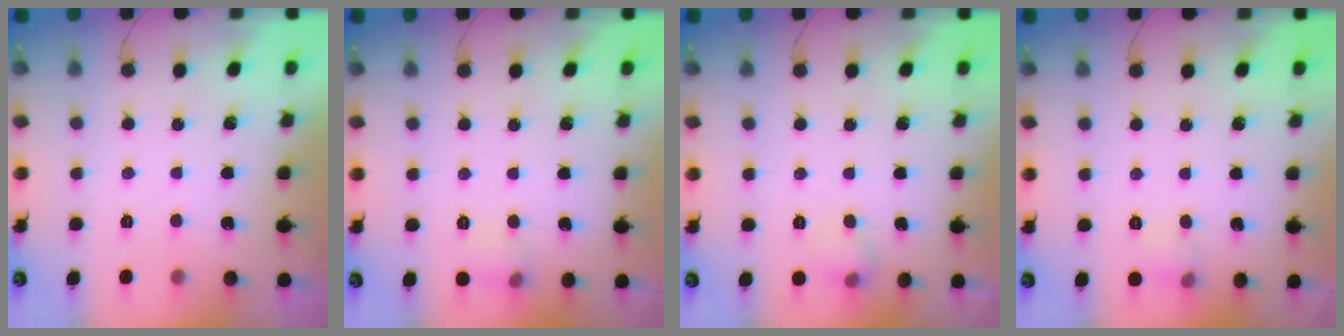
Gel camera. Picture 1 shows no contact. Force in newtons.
{"total": 6.5, "press": 6.3, "slide": 1.6}
{"total": 6.0, "press": 5.8, "slide": 1.4}
{"total": 5.2, "press": 5.0, "slide": 1.3}